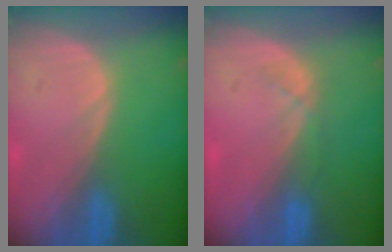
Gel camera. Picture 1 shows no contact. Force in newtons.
{"total": 2.1, "press": 1.9, "slide": 0.9}